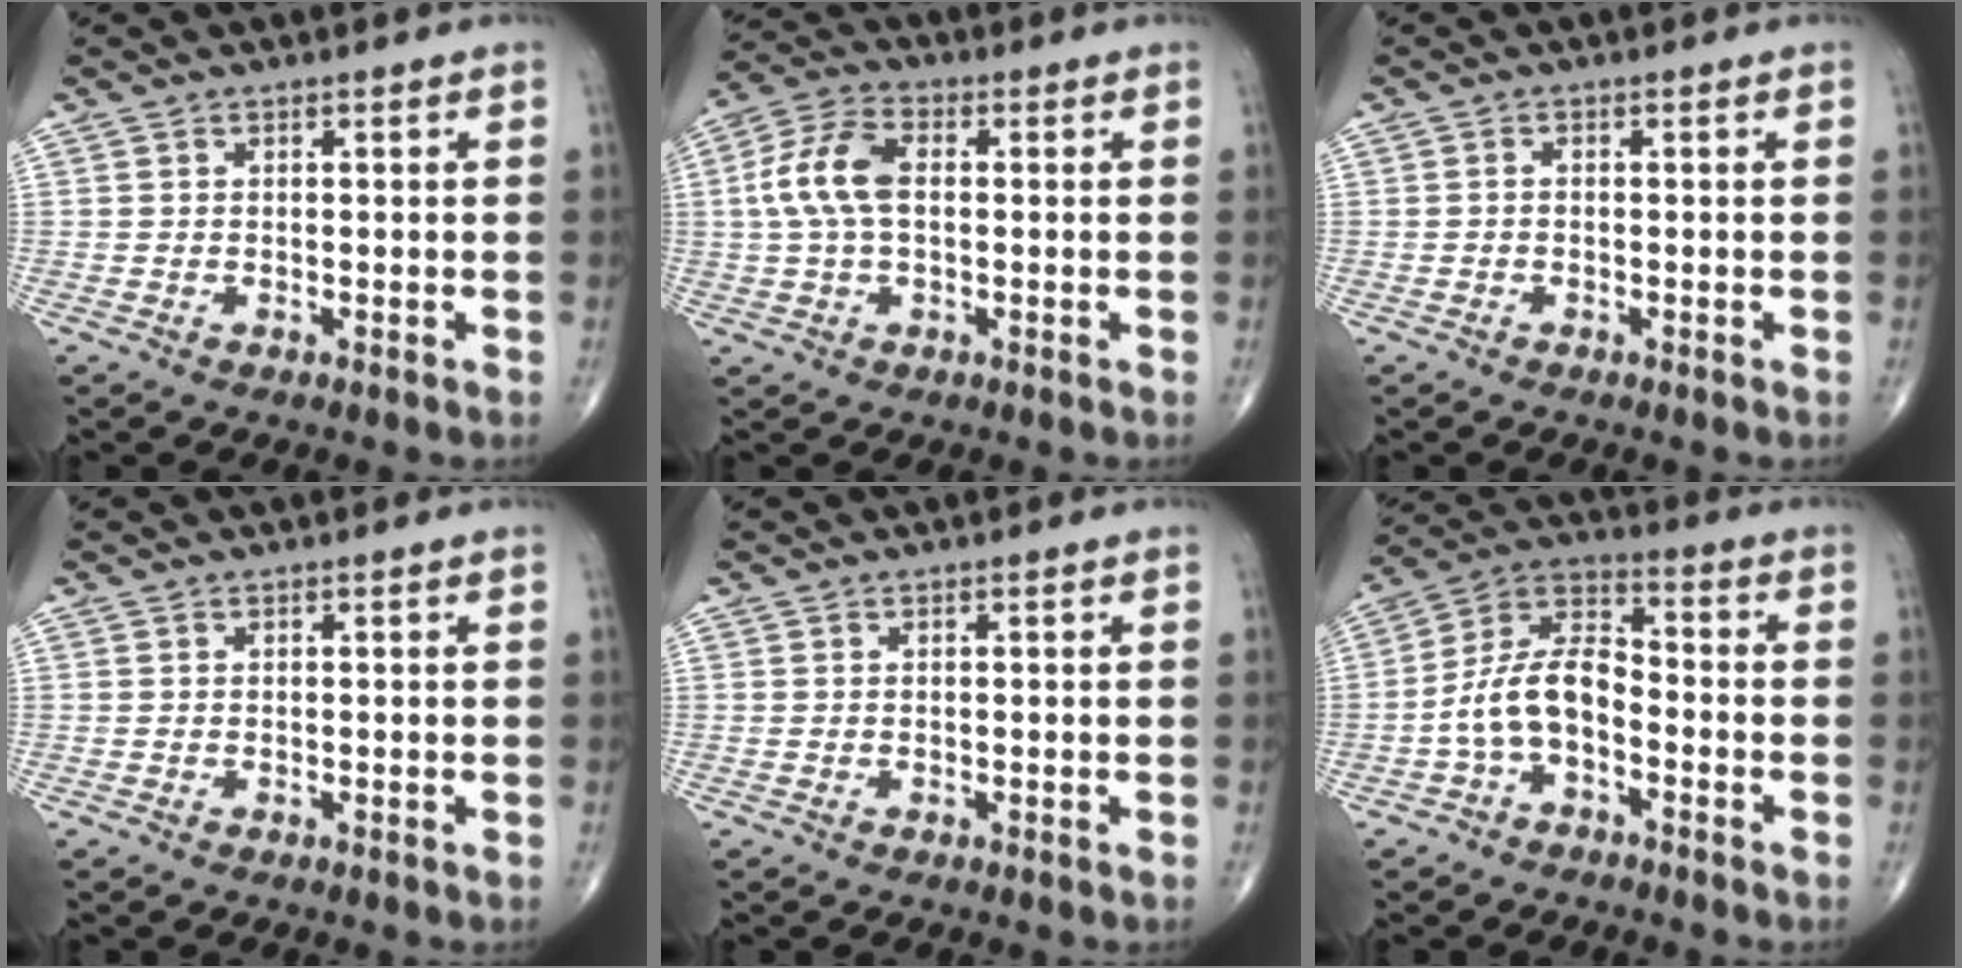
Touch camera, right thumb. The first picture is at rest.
{"total": 9.7, "force": [0.7, 5.5, 7.9], "torque": [-0.170, 0.023, 0.010]}
{"total": 0.6, "force": [-0.2, 0.4, 0.5], "torque": [-0.006, 0.001, -0.008]}
{"total": 0.0}
{"total": 0.0}
{"total": 10.5, "force": [-3.0, 5.9, 8.1], "torque": [-0.148, 0.047, -0.068]}